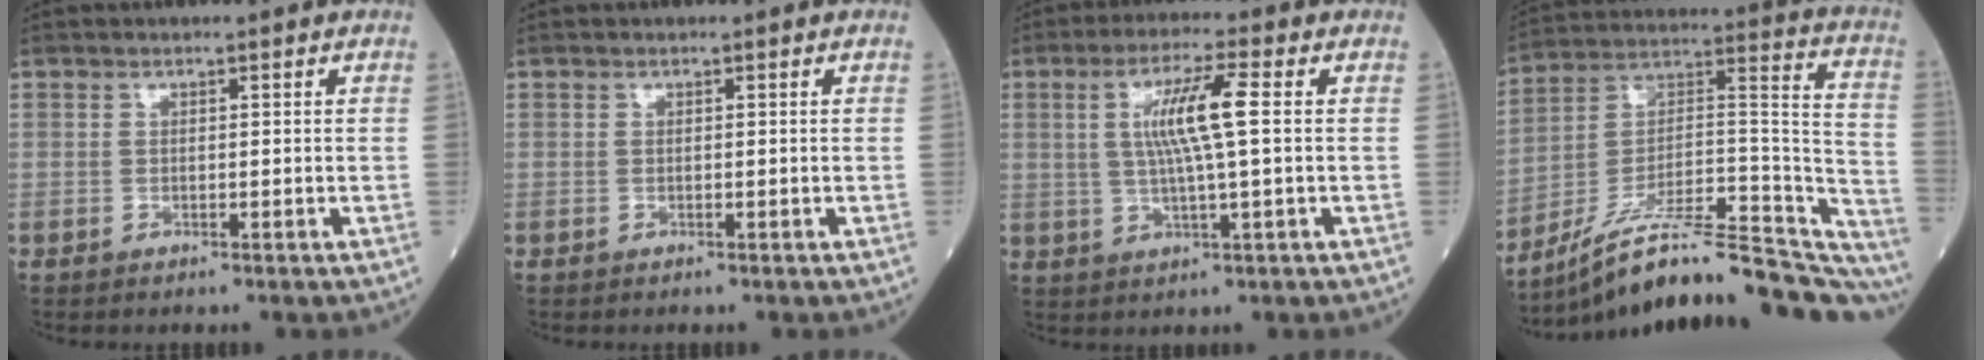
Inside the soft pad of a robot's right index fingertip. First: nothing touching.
{"total": 0.0}
{"total": 7.9, "force": [1.3, 0.0, 7.8], "torque": [-0.147, 0.003, 0.024]}
{"total": 30.7, "force": [-26.9, 3.9, 14.3], "torque": [-0.130, 0.019, -0.392]}